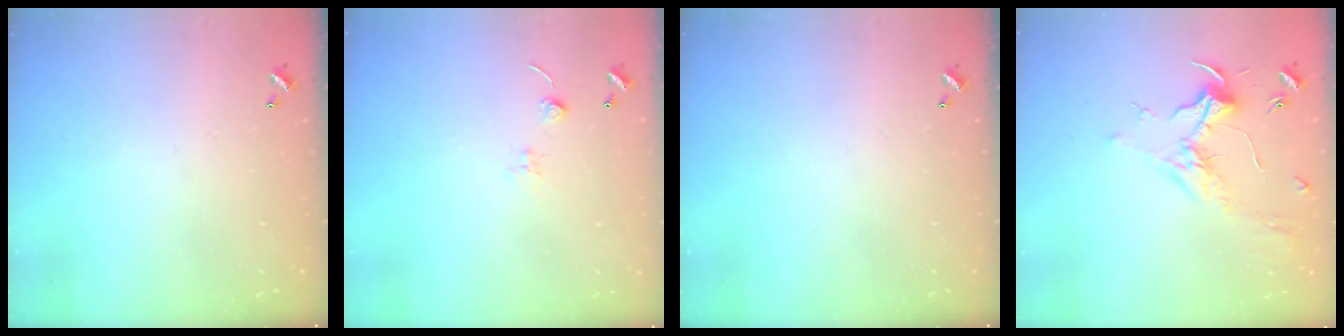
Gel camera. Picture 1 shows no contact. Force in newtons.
{"total": 0.0}
{"total": 0.0}
{"total": 1.7, "press": 1.5, "slide": 0.7}